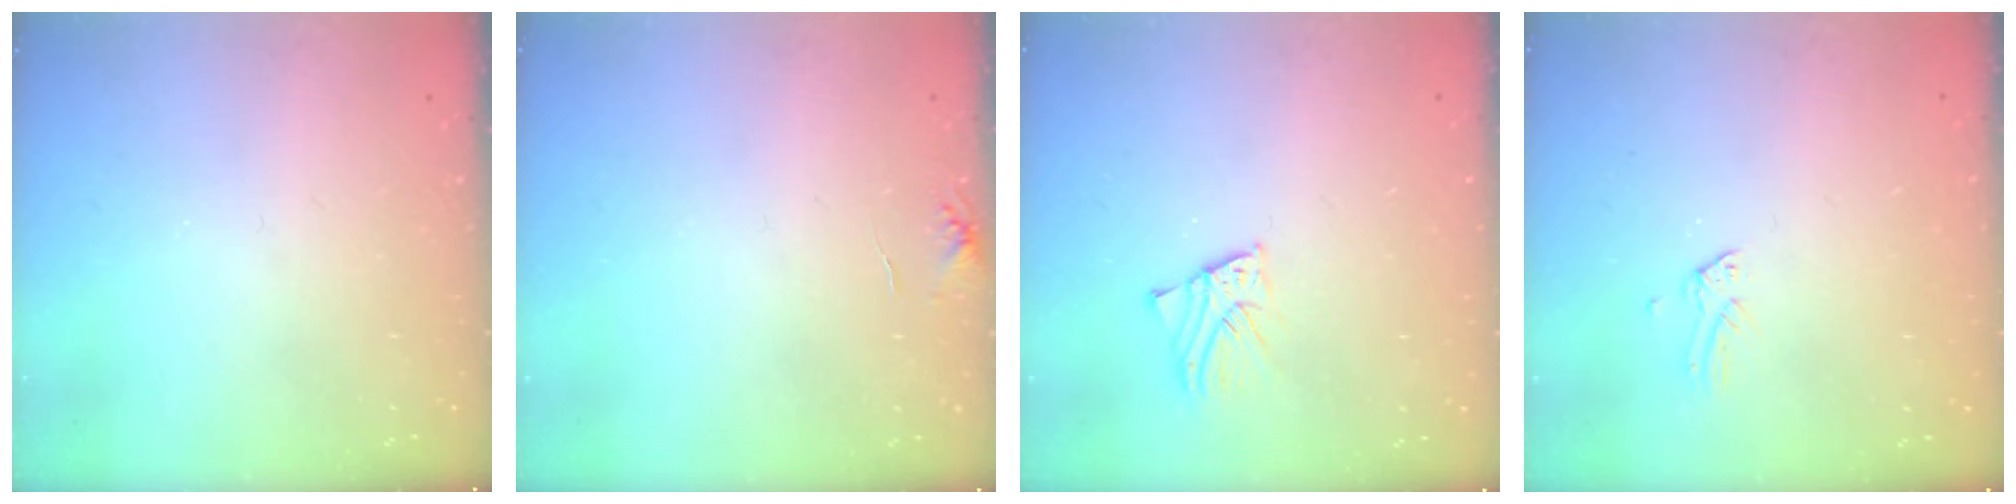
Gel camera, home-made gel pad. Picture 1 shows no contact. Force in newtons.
{"total": 5.4, "press": 5.4, "slide": 0.6}
{"total": 2.6, "press": 2.6, "slide": 0.1}
{"total": 0.0}